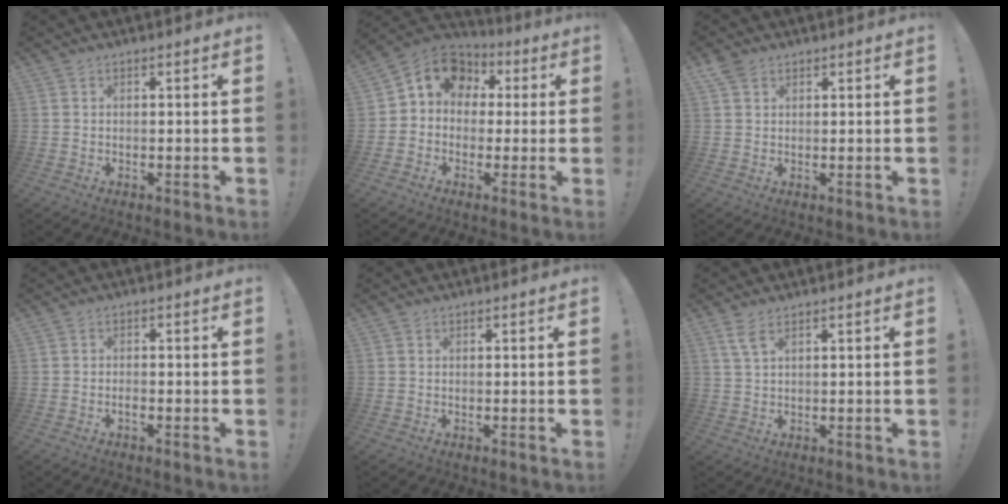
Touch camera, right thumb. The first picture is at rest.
{"total": 9.8, "force": [2.5, 8.4, 4.5], "torque": [-0.067, -0.003, 0.054]}
{"total": 3.4, "force": [2.2, 2.2, 1.5], "torque": [-0.025, -0.006, 0.041]}
{"total": 1.4, "force": [-1.1, 0.4, 0.7], "torque": [-0.020, 0.005, -0.018]}
{"total": 0.0}
{"total": 3.6, "force": [2.0, 0.7, 2.9], "torque": [-0.059, -0.004, 0.037]}